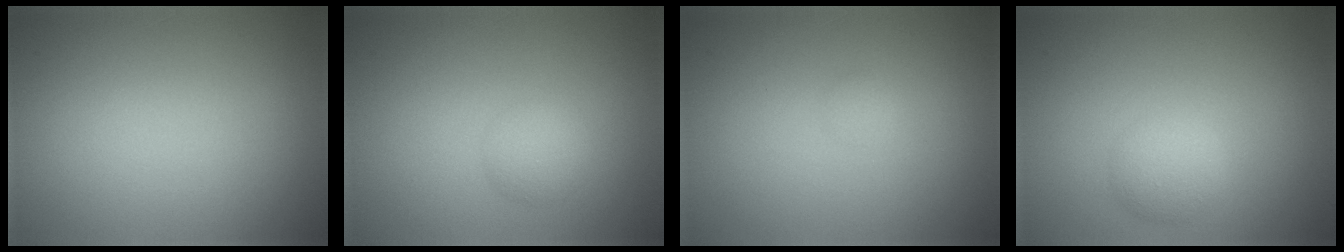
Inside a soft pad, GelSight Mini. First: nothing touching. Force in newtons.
{"total": 1.9, "press": 1.9, "slide": 0.0}
{"total": 0.5, "press": 0.5, "slide": 0.0}
{"total": 2.3, "press": 2.3, "slide": 0.1}